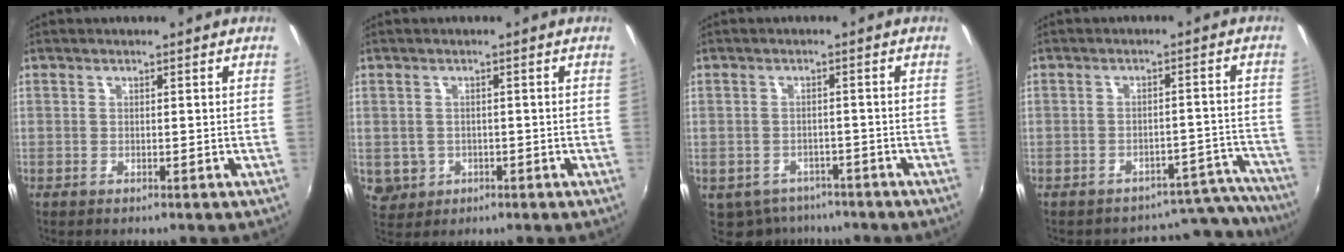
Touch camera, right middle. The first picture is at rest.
{"total": 4.0, "force": [-0.7, 3.8, 1.2], "torque": [-0.031, -0.001, 0.000]}
{"total": 7.4, "force": [-5.4, 4.6, 2.2], "torque": [-0.057, -0.013, -0.071]}
{"total": 12.3, "force": [-11.8, 3.2, 0.3], "torque": [0.020, 0.045, -0.144]}